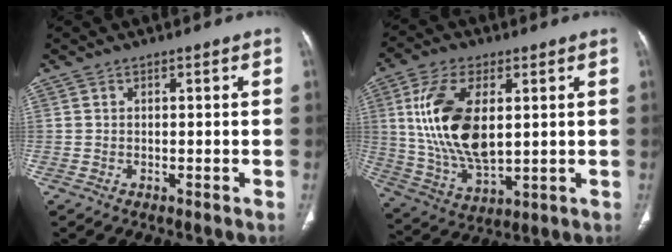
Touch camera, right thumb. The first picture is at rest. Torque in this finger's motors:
{"motor_torque": [1.76, 2.49, 1.96, 0.50, 0.68]}